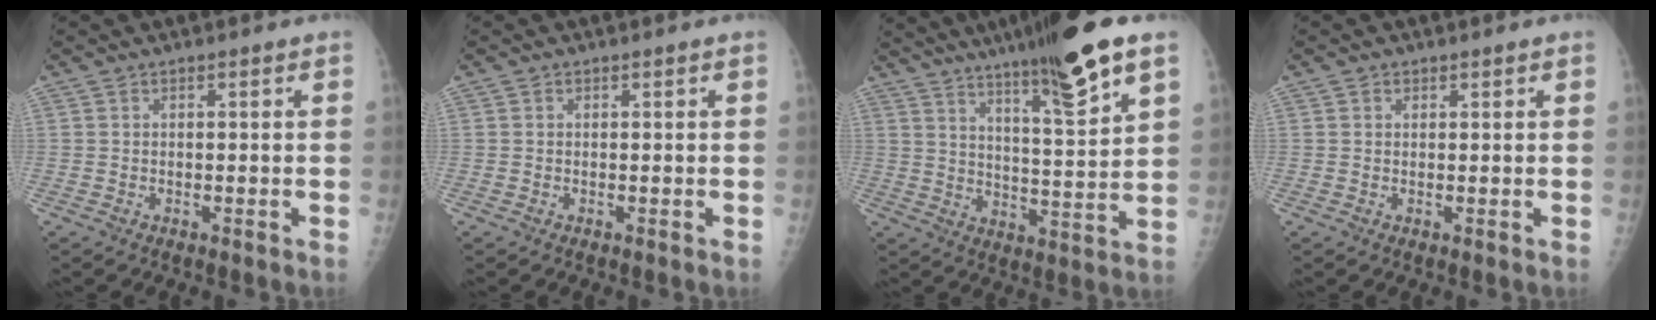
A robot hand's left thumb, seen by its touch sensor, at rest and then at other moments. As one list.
[{"total": 0.0}, {"total": 15.6, "force": [10.1, 1.4, 11.8], "torque": [-0.180, -0.051, 0.163]}, {"total": 0.8, "force": [0.4, 0.7, 0.1], "torque": [0.008, -0.001, 0.003]}]